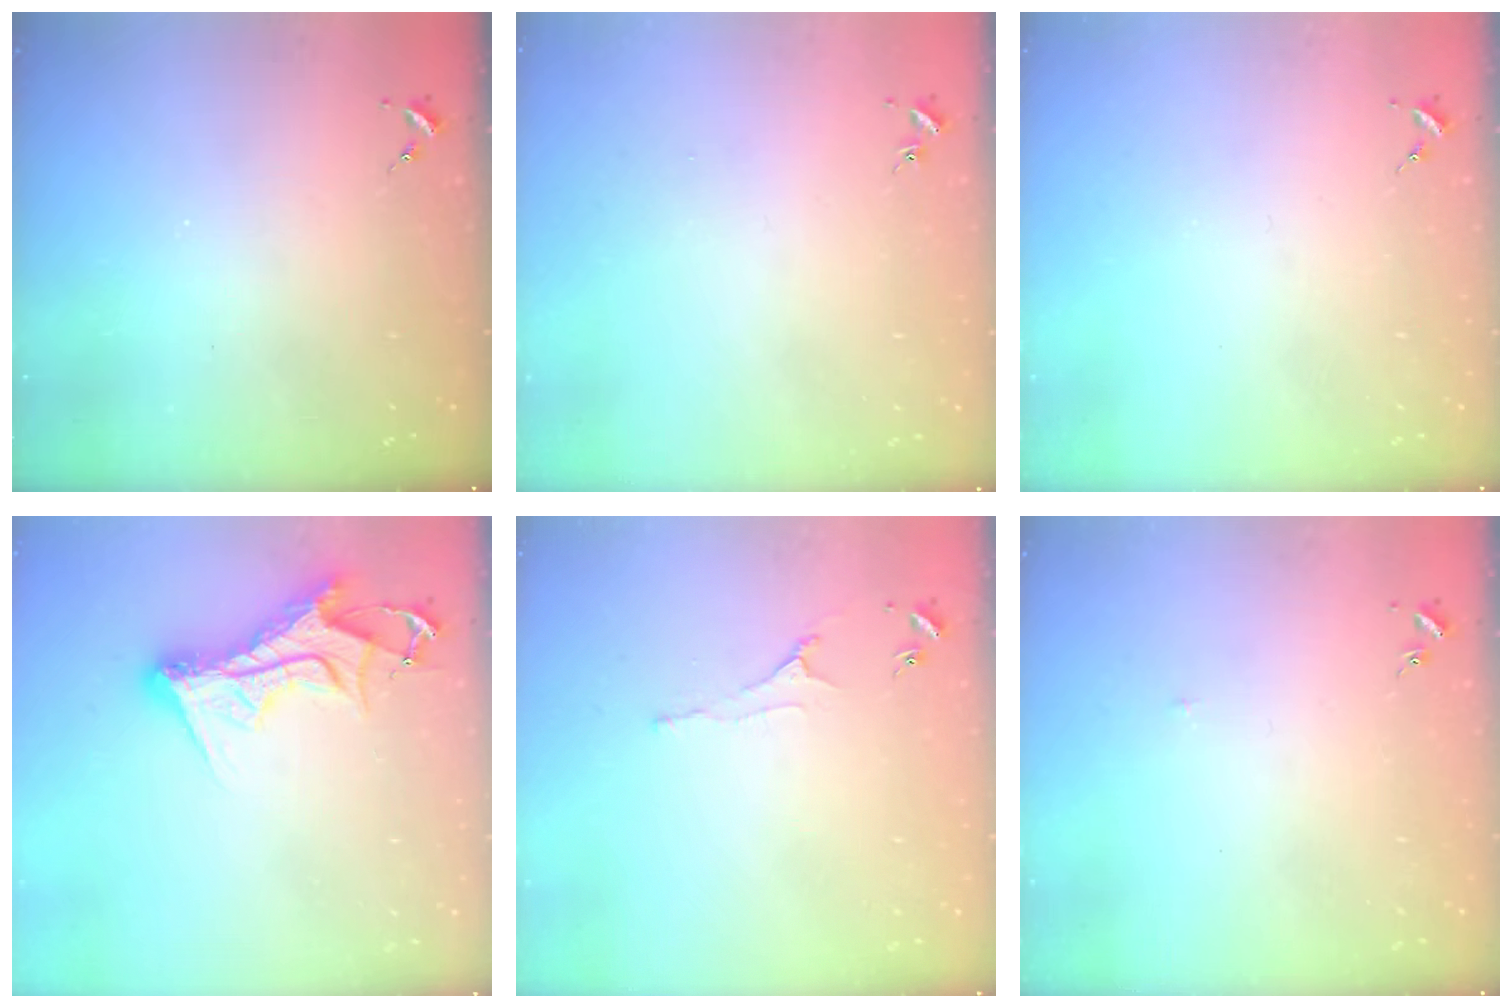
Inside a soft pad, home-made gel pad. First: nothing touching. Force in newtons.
{"total": 0.6, "press": 0.6, "slide": 0.1}
{"total": 0.0}
{"total": 12.6, "press": 12.5, "slide": 1.4}
{"total": 3.0, "press": 2.9, "slide": 0.6}
{"total": 1.4, "press": 1.3, "slide": 0.3}